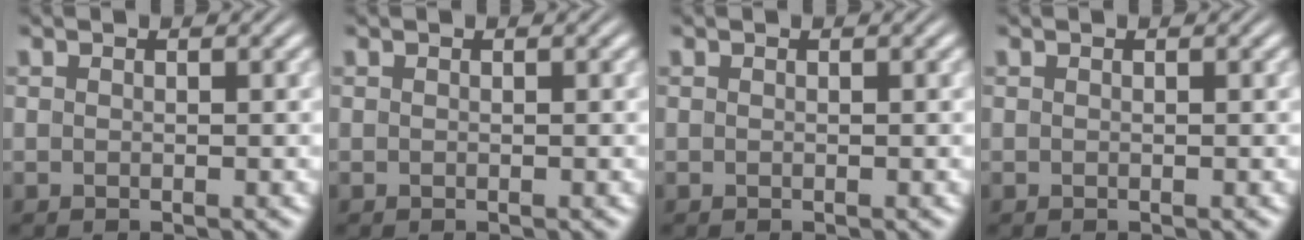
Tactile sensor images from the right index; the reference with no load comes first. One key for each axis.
{"total": 0.0}
{"total": 0.0}
{"total": 0.0}